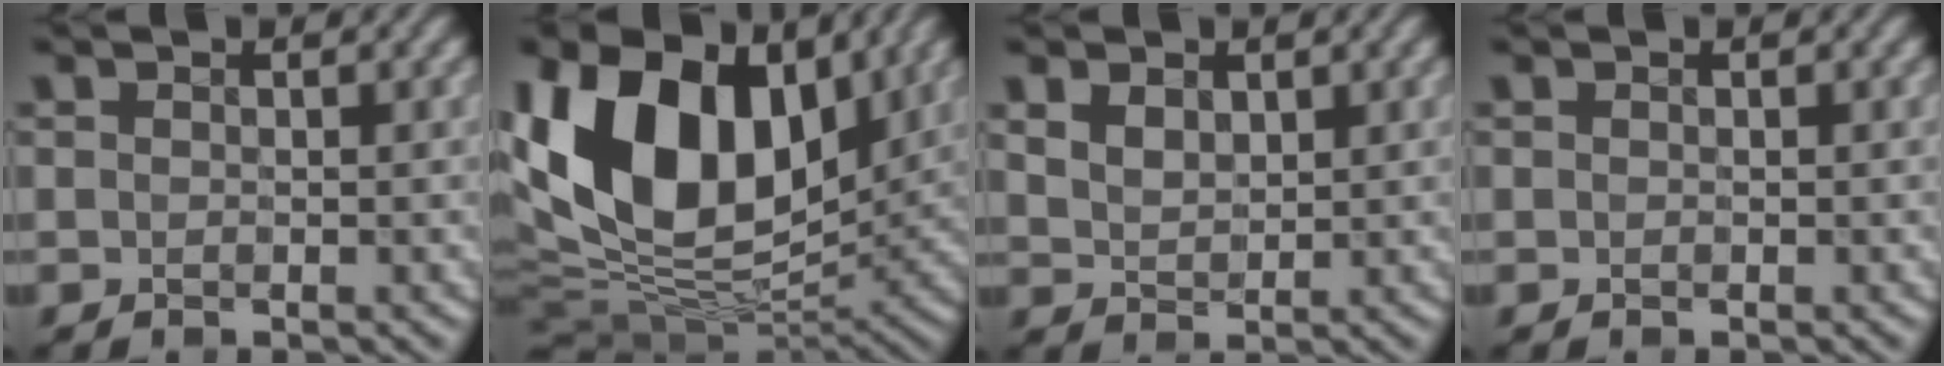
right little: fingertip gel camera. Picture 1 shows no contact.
{"total": 15.1, "force": [4.3, 9.2, 11.1], "torque": [-0.229, 0.016, 0.072]}
{"total": 2.4, "force": [1.0, 1.6, 1.5], "torque": [-0.040, 0.000, 0.021]}
{"total": 0.0}